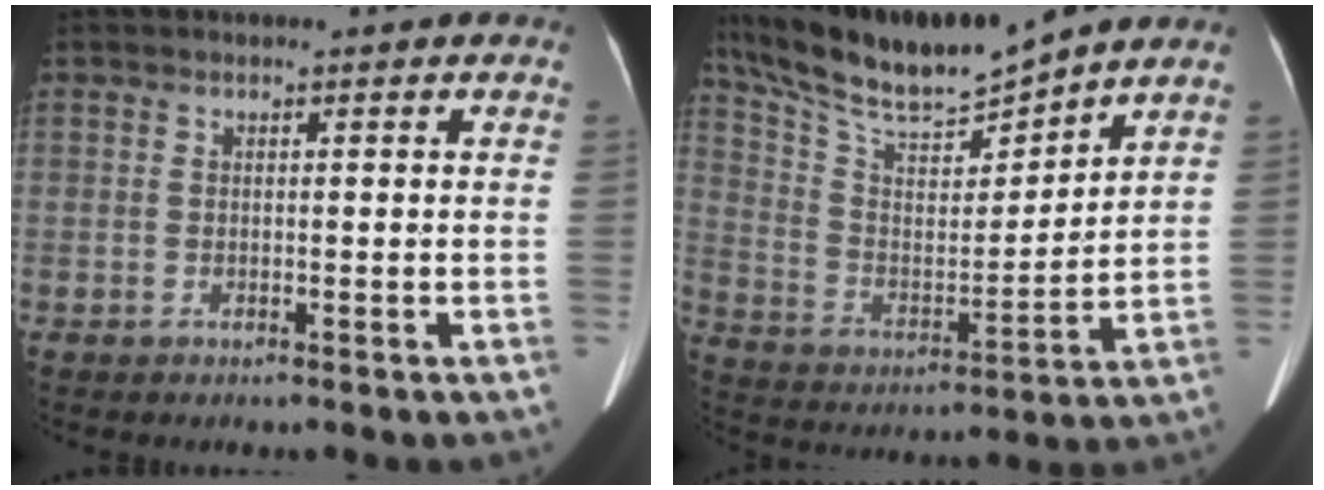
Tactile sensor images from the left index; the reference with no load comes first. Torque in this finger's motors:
{"motor_torque": [0.97, -1.17, 0.31, 0.13]}